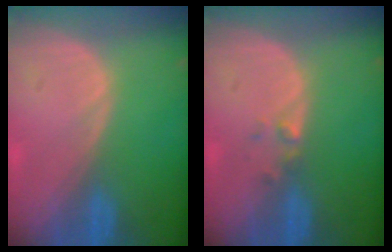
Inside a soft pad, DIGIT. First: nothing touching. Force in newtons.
{"total": 1.4, "press": 1.2, "slide": 0.7}